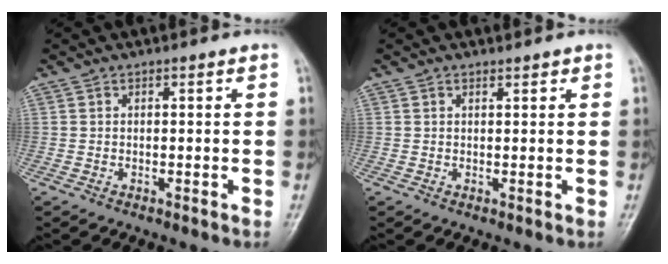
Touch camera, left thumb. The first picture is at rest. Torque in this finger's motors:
{"motor_torque": [-0.19, 0.05, -0.01, -0.01, 0.05]}